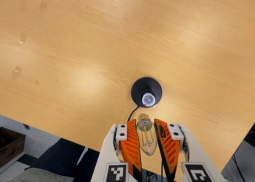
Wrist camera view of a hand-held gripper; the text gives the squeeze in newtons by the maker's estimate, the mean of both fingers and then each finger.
{"total": 18.6, "left": 20.2, "right": 17.1}